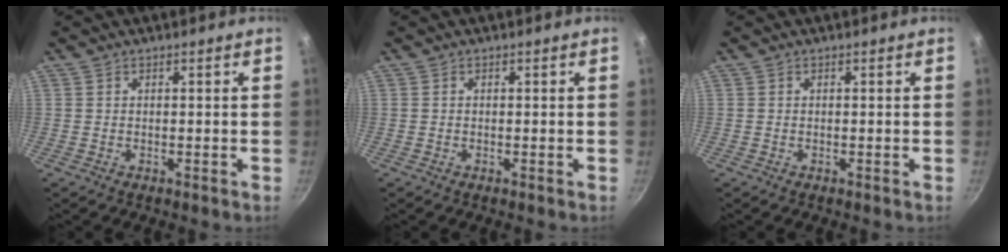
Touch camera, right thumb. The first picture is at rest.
{"total": 0.0}
{"total": 0.0}